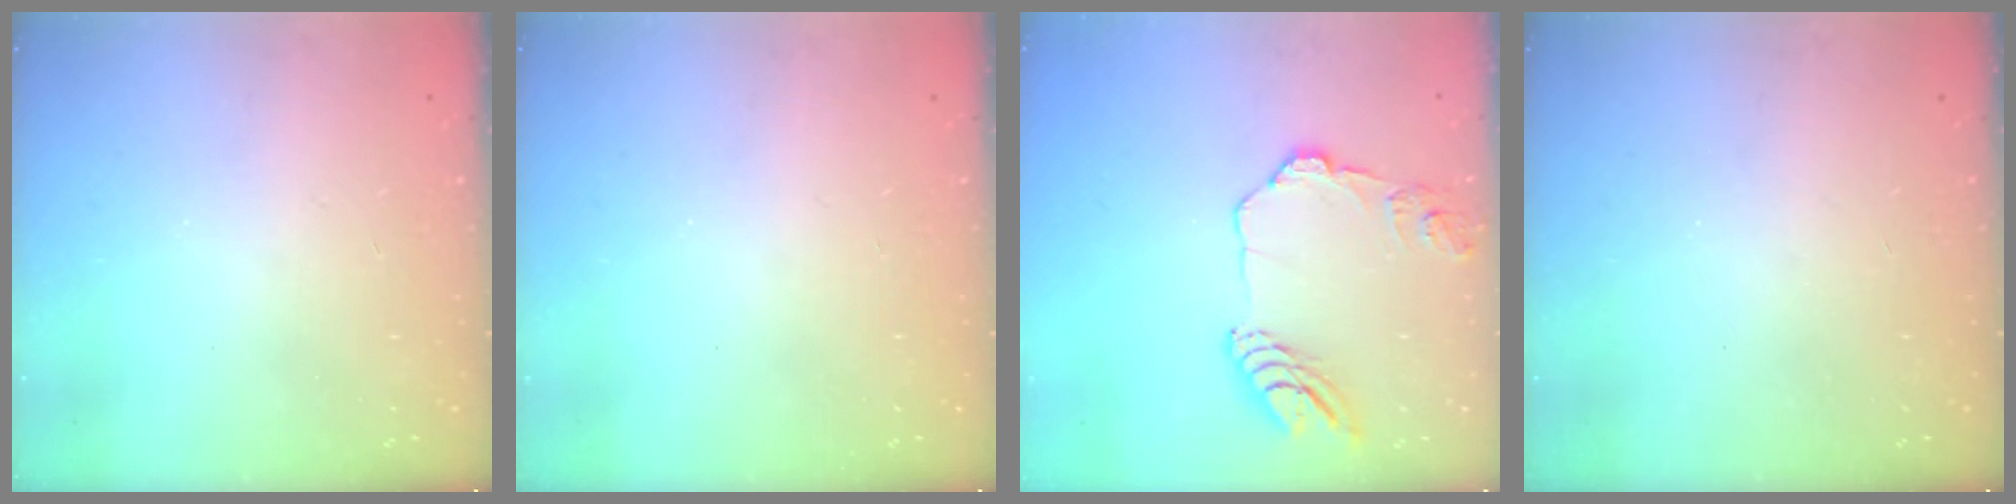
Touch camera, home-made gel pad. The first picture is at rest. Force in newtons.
{"total": 0.0}
{"total": 13.9, "press": 13.8, "slide": 1.3}
{"total": 0.0}